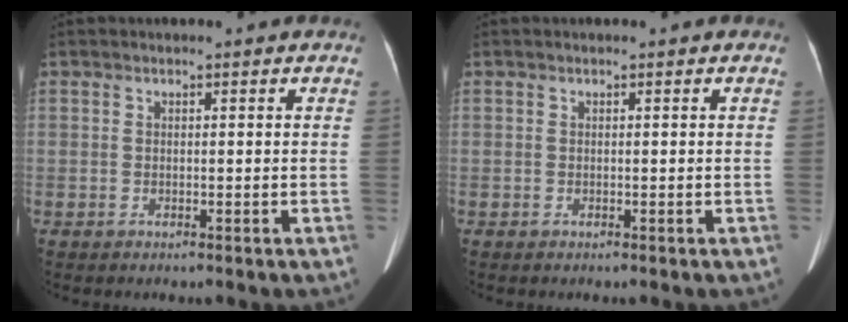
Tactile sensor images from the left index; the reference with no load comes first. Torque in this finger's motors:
{"motor_torque": [-0.06, -0.04, 0.00, 0.00]}